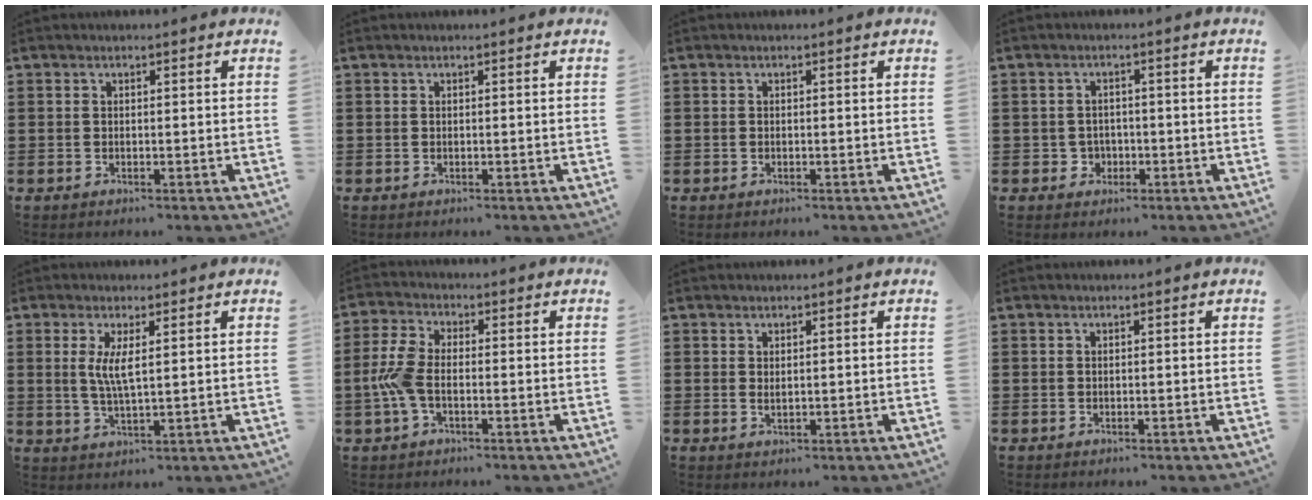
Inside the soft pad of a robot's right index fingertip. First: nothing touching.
{"total": 0.0}
{"total": 0.0}
{"total": 2.2, "force": [-0.7, 2.0, 0.5], "torque": [-0.017, 0.002, -0.019]}
{"total": 4.2, "force": [1.0, 0.7, 4.0], "torque": [-0.082, -0.001, 0.016]}
{"total": 5.9, "force": [-1.2, 2.9, 5.0], "torque": [-0.129, -0.005, -0.031]}
{"total": 0.8, "force": [0.5, 0.3, 0.6], "torque": [-0.011, 0.004, 0.009]}
{"total": 0.0}